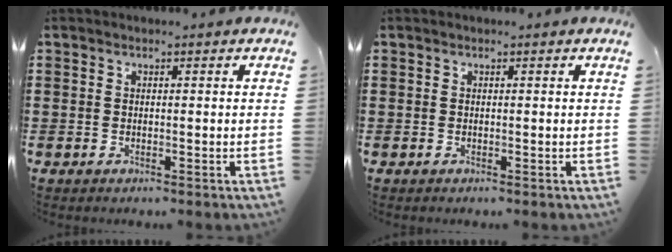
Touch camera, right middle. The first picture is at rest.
{"total": 0.0}